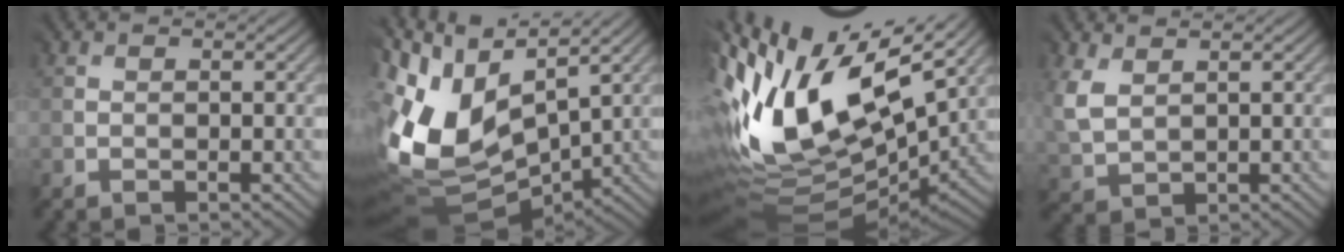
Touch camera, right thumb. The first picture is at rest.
{"total": 13.3, "force": [3.0, 8.1, 10.1], "torque": [-0.241, 0.002, 0.064]}
{"total": 15.2, "force": [5.4, 7.4, 12.2], "torque": [-0.247, 0.010, 0.105]}
{"total": 4.1, "force": [2.8, 2.7, 1.4], "torque": [-0.060, 0.009, 0.057]}